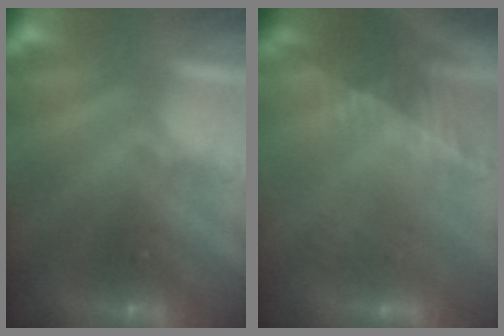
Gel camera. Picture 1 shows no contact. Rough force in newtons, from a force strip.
{"total": 2.7}